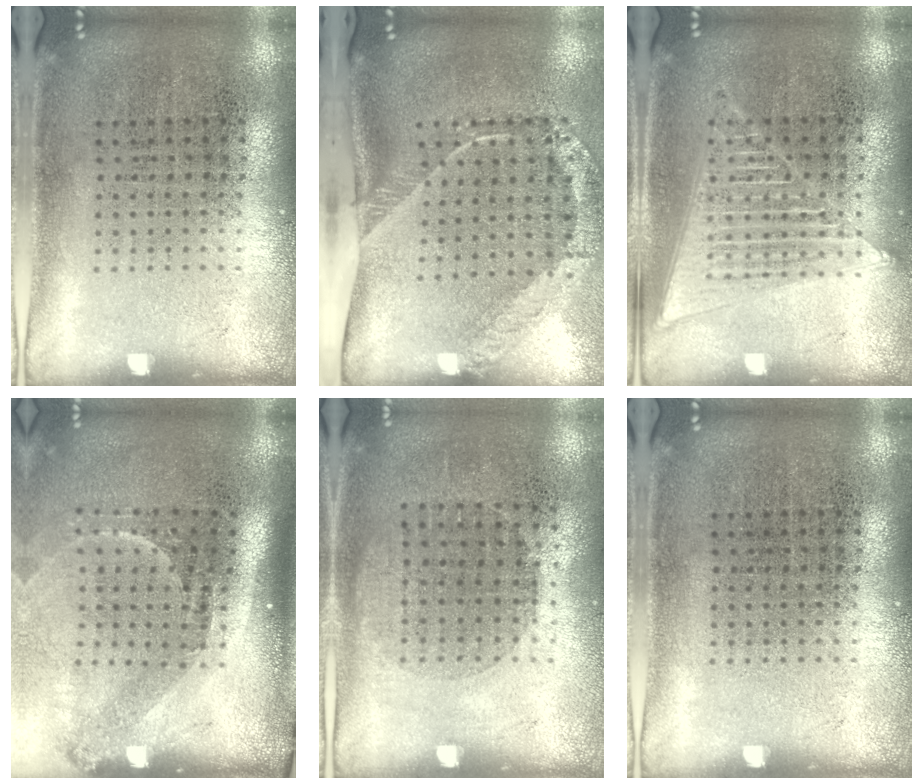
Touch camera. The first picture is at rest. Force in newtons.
{"total": 2.6, "press": 1.7, "slide": 1.9}
{"total": 1.5, "press": 1.5, "slide": 0.1}
{"total": 2.2, "press": 1.4, "slide": 1.7}
{"total": 0.9, "press": 0.8, "slide": 0.4}
{"total": 0.0}